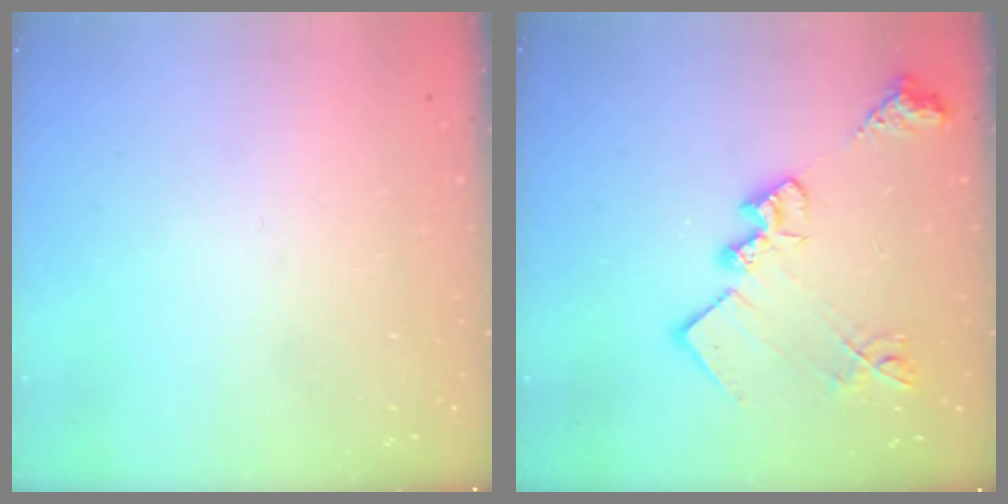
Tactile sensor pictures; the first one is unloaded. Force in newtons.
{"total": 17.5, "press": 17.5, "slide": 1.1}